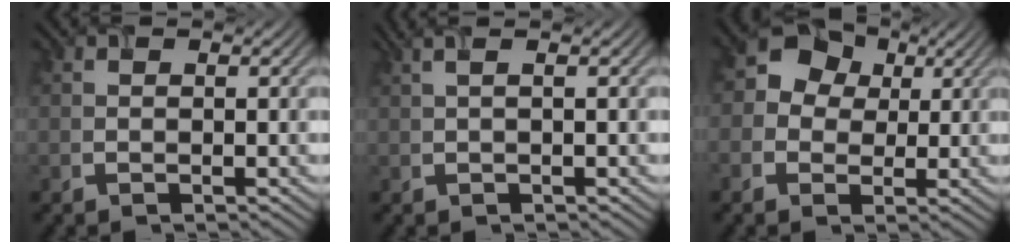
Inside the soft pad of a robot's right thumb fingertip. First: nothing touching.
{"total": 2.6, "force": [0.9, 0.7, 2.3], "torque": [-0.028, 0.009, -0.002]}
{"total": 5.9, "force": [0.7, 5.4, 2.2], "torque": [-0.053, 0.010, -0.005]}